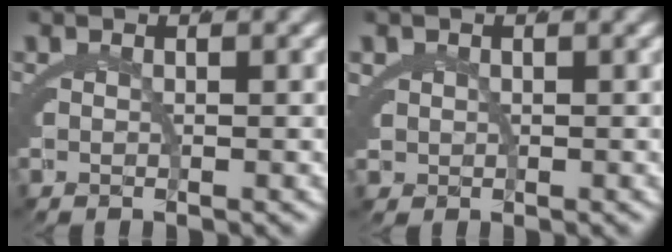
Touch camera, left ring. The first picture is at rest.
{"total": 2.0, "force": [0.3, 1.8, 0.7], "torque": [-0.029, -0.012, 0.012]}